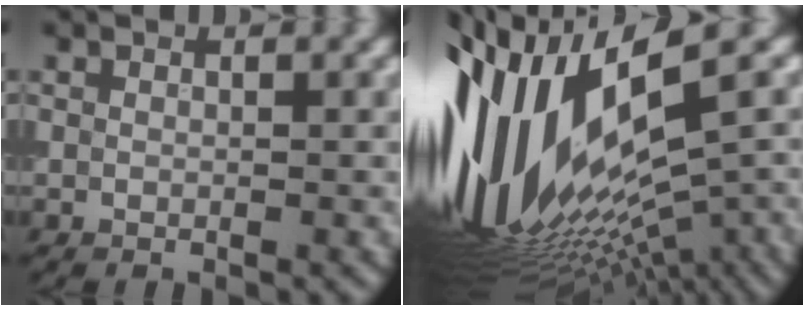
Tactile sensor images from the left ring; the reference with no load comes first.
{"total": 17.8, "force": [0.6, 6.5, 16.6], "torque": [-0.326, -0.027, 0.028]}